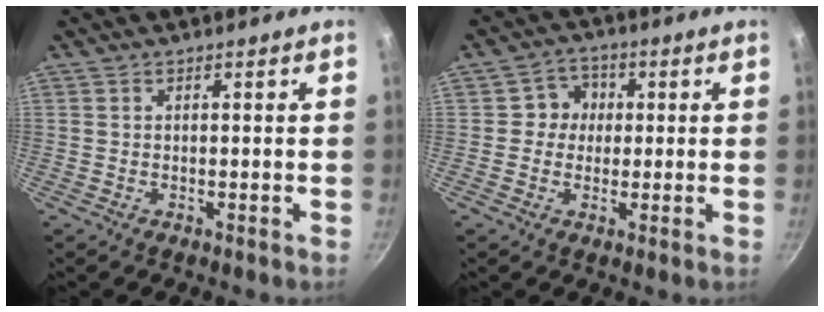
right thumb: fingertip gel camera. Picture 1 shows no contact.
{"total": 5.0, "force": [0.5, 4.8, 1.3], "torque": [0.020, 0.007, -0.002]}